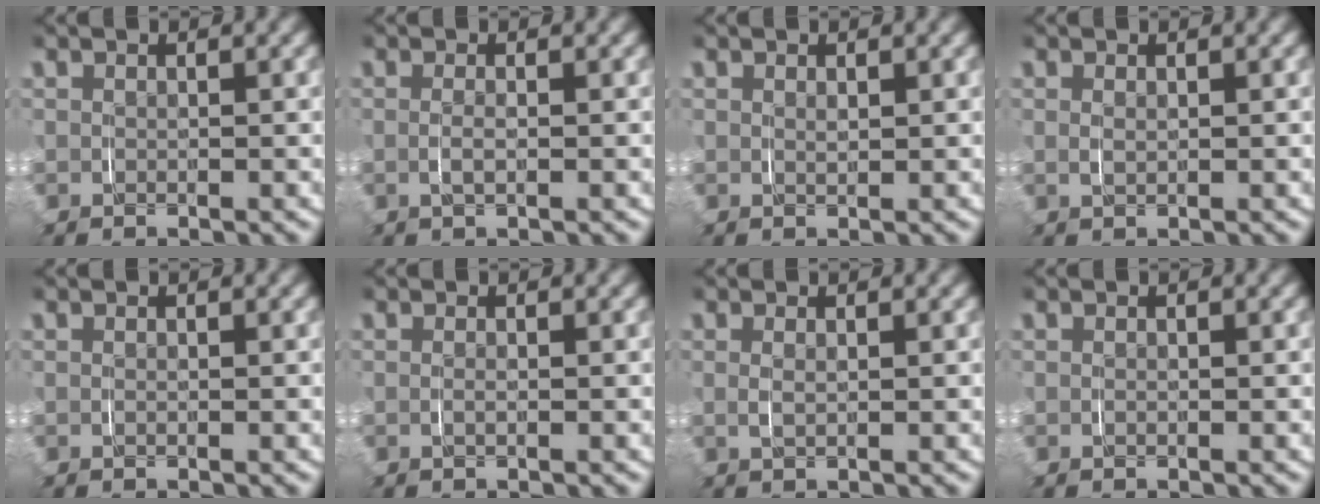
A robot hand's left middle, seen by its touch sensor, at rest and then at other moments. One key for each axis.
{"total": 1.7, "fx": 0.3, "fy": -1.6, "fz": -0.4, "tx": 0.020, "ty": 0.005, "tz": 0.007}
{"total": 1.1, "fx": 0.7, "fy": -0.7, "fz": -0.3, "tx": 0.015, "ty": 0.004, "tz": 0.013}
{"total": 1.8, "fx": 0.8, "fy": -1.5, "fz": -0.5, "tx": 0.023, "ty": 0.004, "tz": 0.016}
{"total": 0.0}
{"total": 0.9, "fx": 0.1, "fy": -0.9, "fz": -0.3, "tx": 0.012, "ty": 0.002, "tz": 0.002}
{"total": 2.1, "fx": 0.8, "fy": -1.9, "fz": -0.6, "tx": 0.026, "ty": 0.006, "tz": 0.017}
{"total": 0.0}